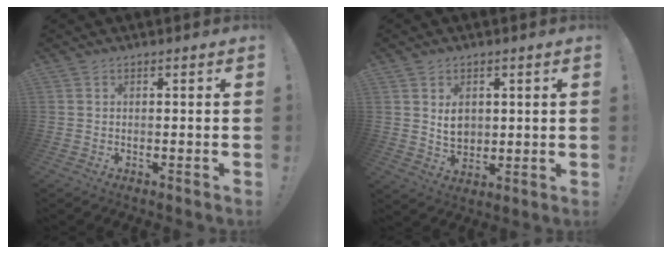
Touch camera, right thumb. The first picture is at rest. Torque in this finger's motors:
{"motor_torque": [0.47, 0.49, -0.02, 0.12, 0.16]}